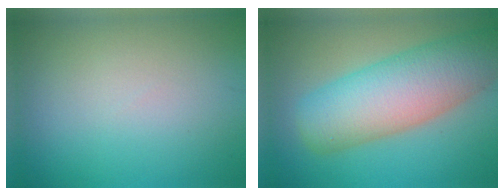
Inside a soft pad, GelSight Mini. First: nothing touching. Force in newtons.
{"total": 9.3, "press": 9.3, "slide": 0.5}